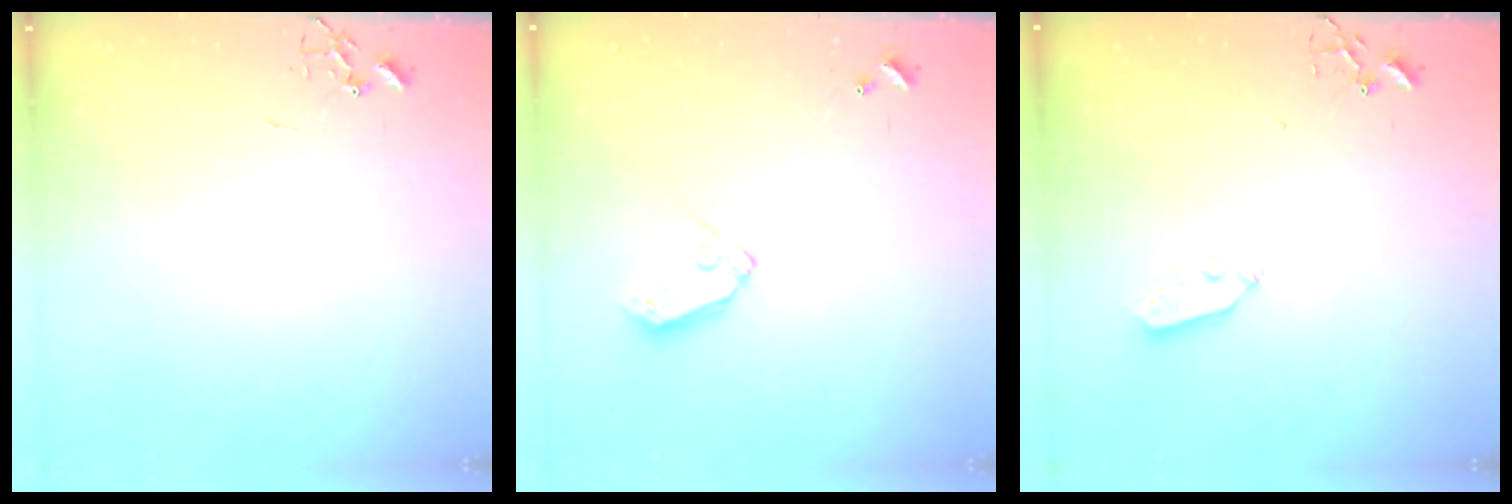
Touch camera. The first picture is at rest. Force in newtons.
{"total": 8.0, "press": 8.0, "slide": 1.0}
{"total": 6.4, "press": 6.4, "slide": 0.3}